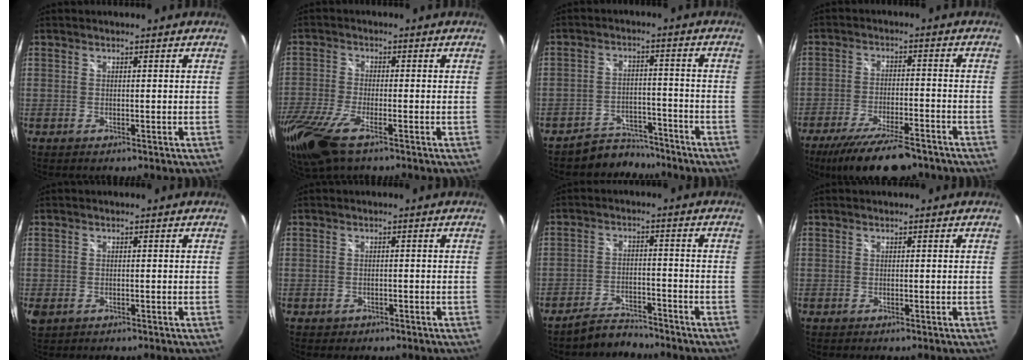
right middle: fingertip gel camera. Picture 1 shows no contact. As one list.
[{"total": 14.0, "force": [-8.8, 4.1, 10.1], "torque": [-0.231, -0.061, -0.167]}, {"total": 6.8, "force": [-6.2, 2.6, 0.3], "torque": [-0.018, 0.015, -0.092]}, {"total": 14.4, "force": [-11.2, 3.7, 8.2], "torque": [-0.166, -0.030, -0.178]}, {"total": 2.8, "force": [-0.8, 2.0, 1.7], "torque": [-0.036, -0.008, -0.012]}, {"total": 1.2, "force": [-0.6, 1.0, 0.5], "torque": [-0.010, -0.003, -0.006]}, {"total": 5.2, "force": [-5.0, 0.9, 0.8], "torque": [-0.031, 0.008, -0.085]}, {"total": 0.0}]